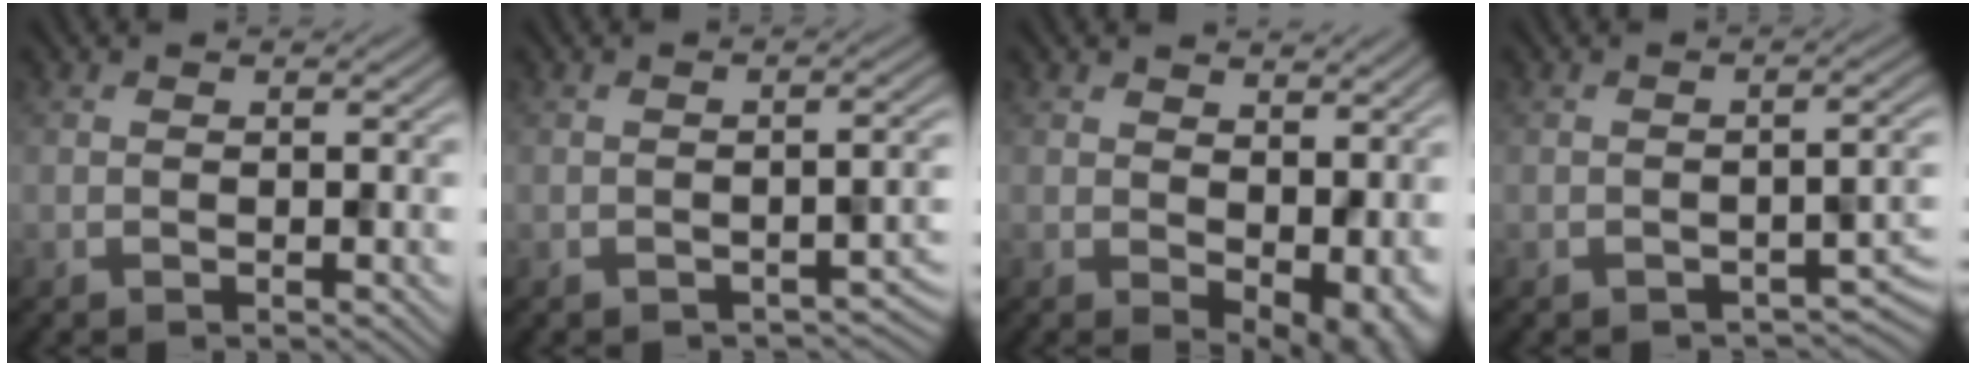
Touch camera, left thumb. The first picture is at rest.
{"total": 2.5, "force": [-1.6, 0.8, 1.7], "torque": [-0.027, -0.002, -0.017]}
{"total": 7.6, "force": [0.7, 4.7, 6.0], "torque": [-0.085, -0.021, 0.025]}
{"total": 3.3, "force": [-2.0, 1.2, 2.4], "torque": [-0.035, -0.002, -0.024]}